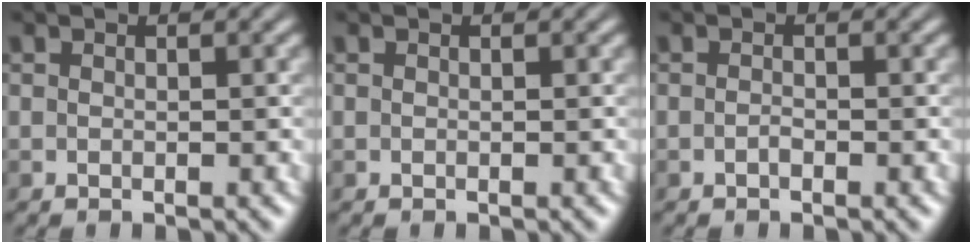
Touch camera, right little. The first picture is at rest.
{"total": 0.0}
{"total": 1.0, "force": [-1.0, 0.1, 0.3], "torque": [-0.003, 0.000, -0.020]}